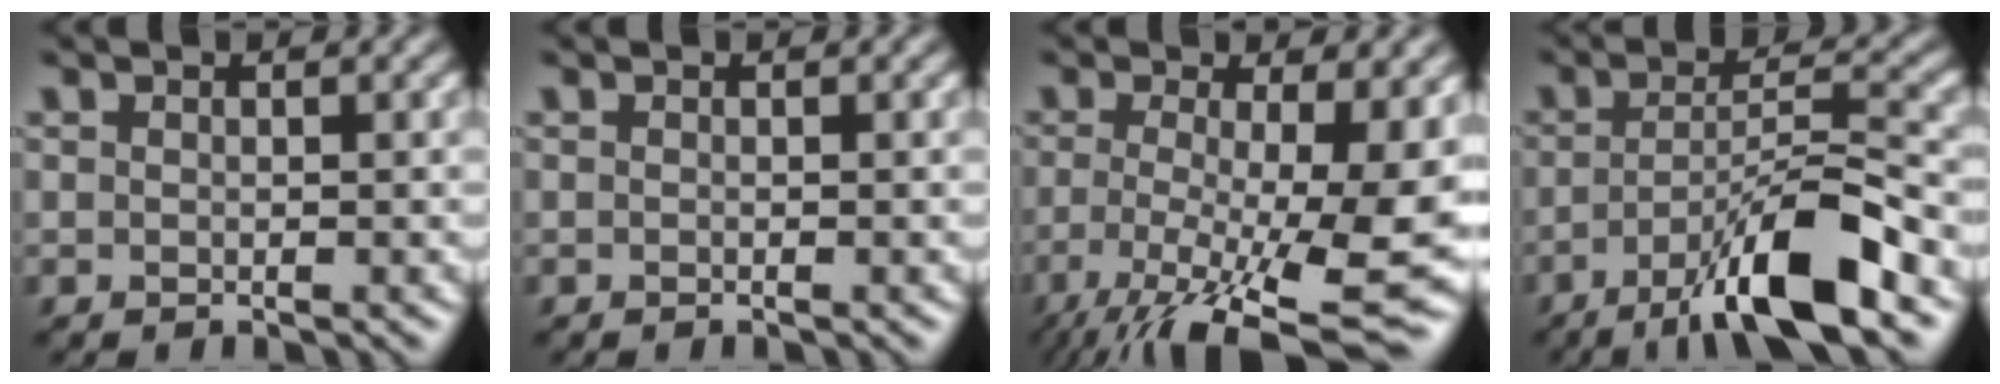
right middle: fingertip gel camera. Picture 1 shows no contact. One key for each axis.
{"total": 0.0}
{"total": 13.4, "fx": -4.4, "fy": 3.7, "fz": 12.1, "tx": -0.209, "ty": -0.021, "tz": -0.066}
{"total": 8.6, "fx": -4.7, "fy": 1.5, "fz": 7.1, "tx": -0.115, "ty": 0.009, "tz": -0.083}